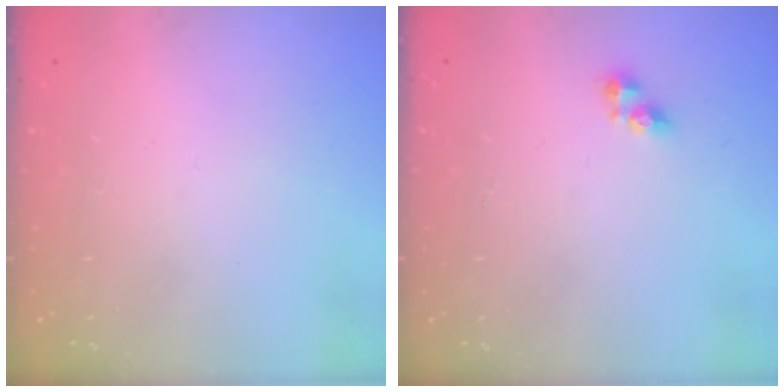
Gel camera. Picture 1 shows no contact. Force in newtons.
{"total": 5.1, "press": 5.1, "slide": 0.6}